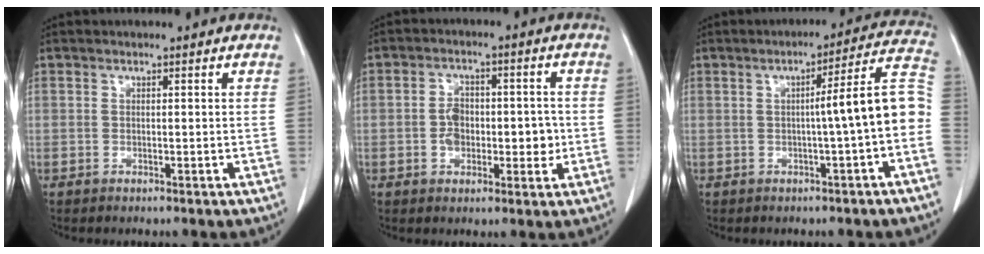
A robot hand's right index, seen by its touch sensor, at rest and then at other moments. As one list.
[{"total": 6.8, "force": [-0.9, 4.1, 5.3], "torque": [-0.077, 0.014, -0.012]}, {"total": 9.3, "force": [-1.4, -0.7, 9.2], "torque": [-0.117, 0.025, -0.025]}]